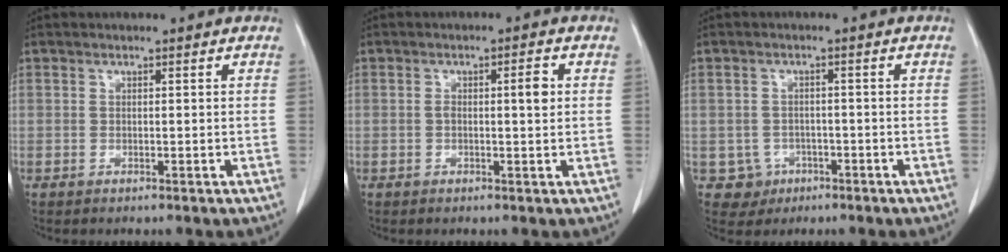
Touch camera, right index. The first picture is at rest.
{"total": 3.0, "force": [0.3, 0.5, 2.9], "torque": [-0.052, 0.008, 0.006]}
{"total": 3.6, "force": [-1.4, 3.3, 0.0], "torque": [0.007, 0.012, -0.016]}